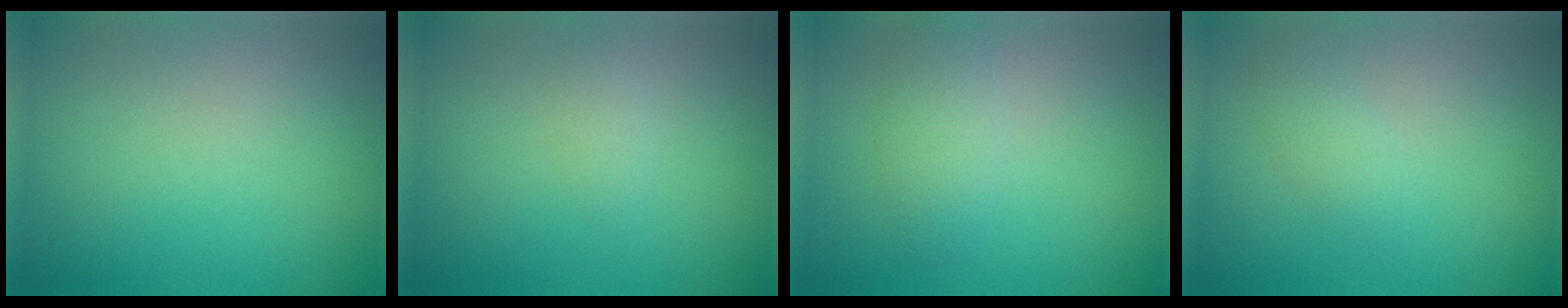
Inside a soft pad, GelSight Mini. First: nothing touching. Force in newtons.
{"total": 1.0, "press": 1.0, "slide": 0.1}
{"total": 2.4, "press": 2.4, "slide": 0.0}
{"total": 1.4, "press": 1.4, "slide": 0.1}